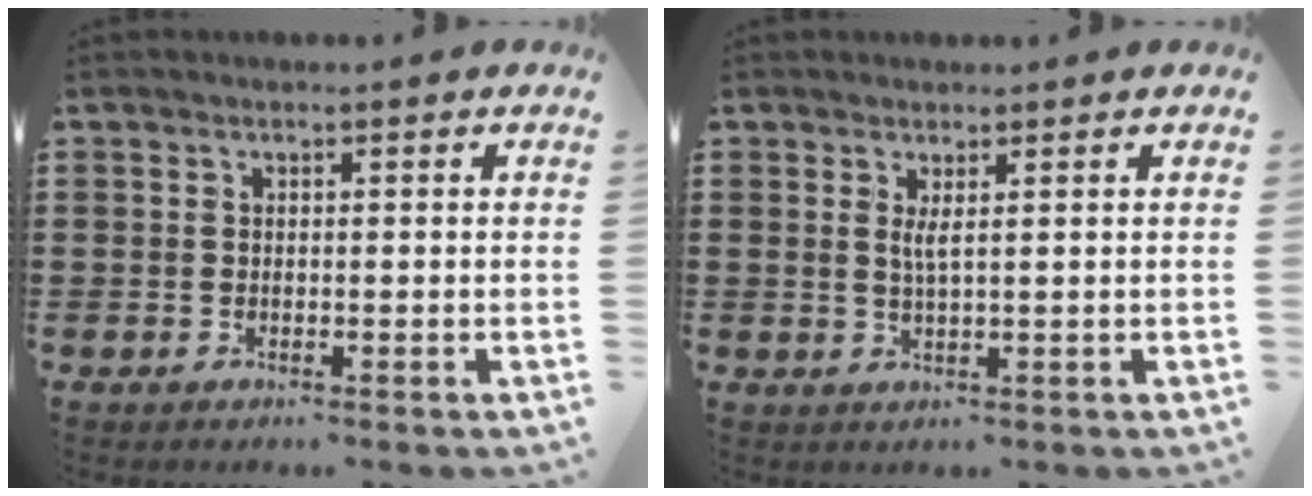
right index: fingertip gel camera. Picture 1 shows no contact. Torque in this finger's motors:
{"motor_torque": [0.51, 0.46, 0.22, 0.05]}